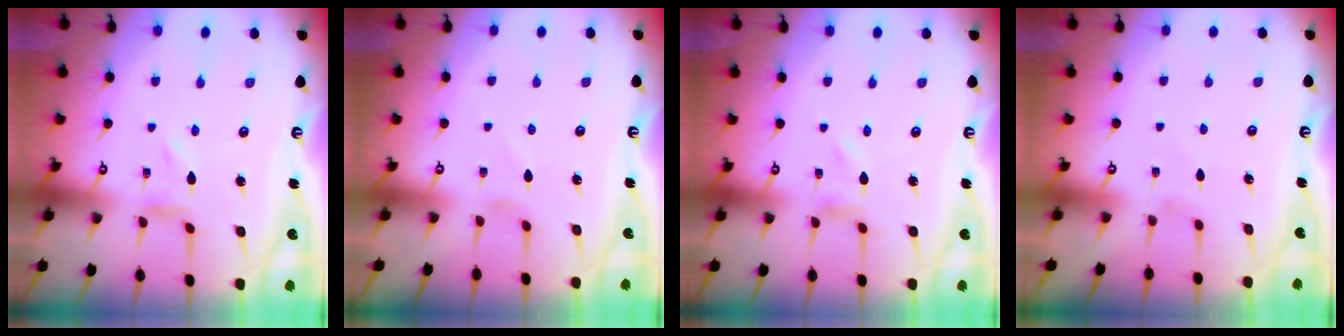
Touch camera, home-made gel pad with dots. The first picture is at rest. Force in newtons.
{"total": 1.0, "press": 1.0, "slide": 0.3}
{"total": 0.0}
{"total": 1.3, "press": 1.2, "slide": 0.3}